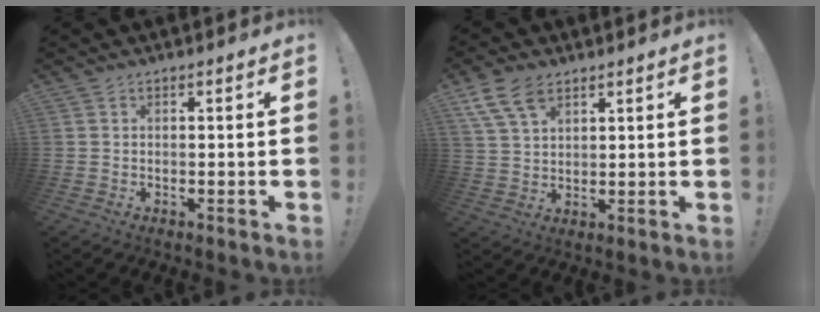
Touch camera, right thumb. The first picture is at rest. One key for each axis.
{"total": 9.2, "fx": 5.6, "fy": 5.2, "fz": 5.1, "tx": -0.100, "ty": -0.013, "tz": 0.111}